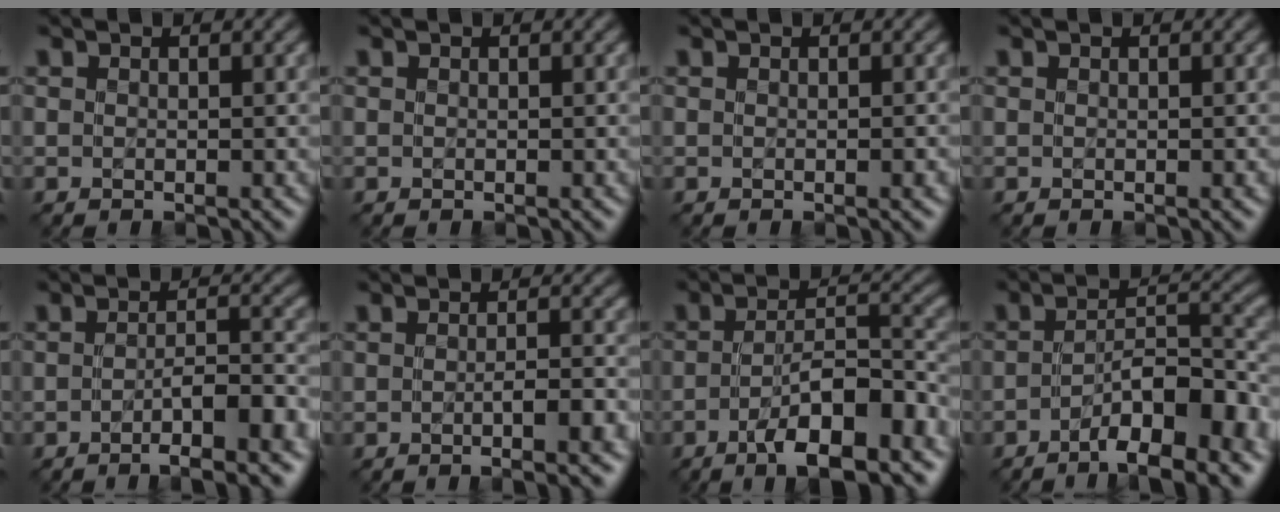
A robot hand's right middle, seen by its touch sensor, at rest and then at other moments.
{"total": 0.0}
{"total": 0.9, "force": [-0.2, 0.4, 0.8], "torque": [-0.002, 0.004, -0.005]}
{"total": 0.5, "force": [0.0, 0.2, 0.4], "torque": [0.001, 0.002, -0.003]}
{"total": 6.2, "force": [-2.9, 1.5, 5.2], "torque": [-0.068, 0.007, -0.046]}
{"total": 4.0, "force": [-1.4, 0.9, 3.6], "torque": [-0.043, 0.005, -0.021]}
{"total": 9.6, "force": [-4.9, 3.1, 7.7], "torque": [-0.116, 0.006, -0.076]}
{"total": 8.7, "force": [-4.4, 2.5, 7.1], "torque": [-0.105, 0.013, -0.072]}